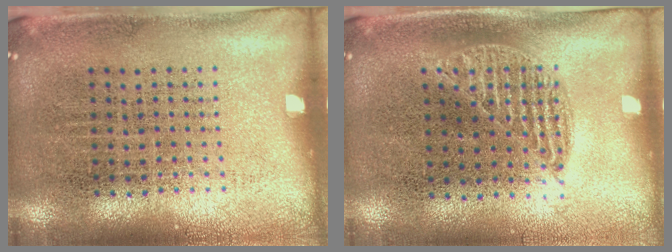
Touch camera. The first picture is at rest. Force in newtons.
{"total": 0.8, "press": 0.8, "slide": 0.4}